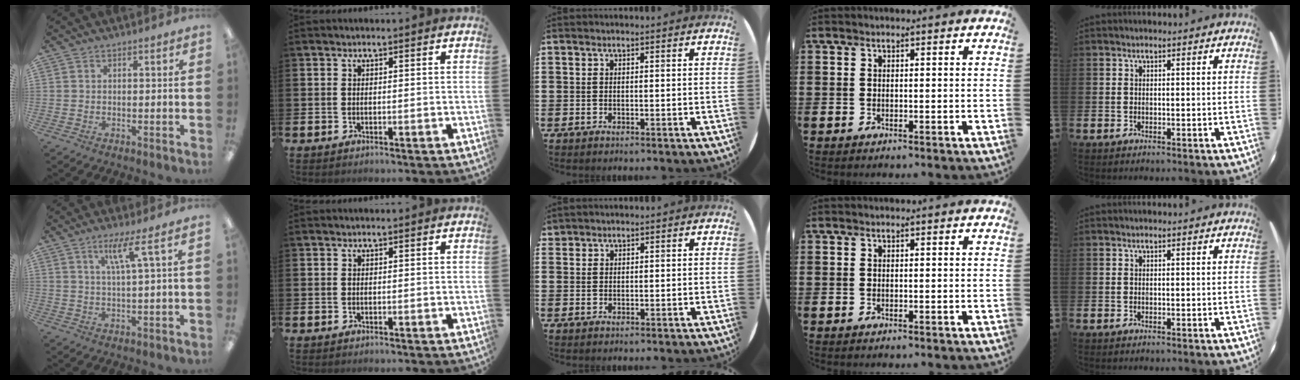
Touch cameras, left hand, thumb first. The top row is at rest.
{"thumb": {"total": 6.4, "force": [3.0, 0.2, 5.6], "torque": [-0.119, -0.001, 0.047]}, "middle": {"total": 0.9, "force": [0.9, 0.2, -0.2], "torque": [0.004, 0.003, 0.017]}}